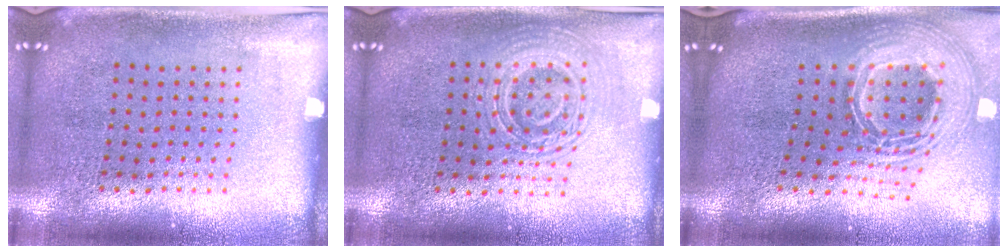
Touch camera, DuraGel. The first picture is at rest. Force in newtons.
{"total": 3.0, "press": 2.9, "slide": 0.5}
{"total": 2.9, "press": 2.0, "slide": 2.1}